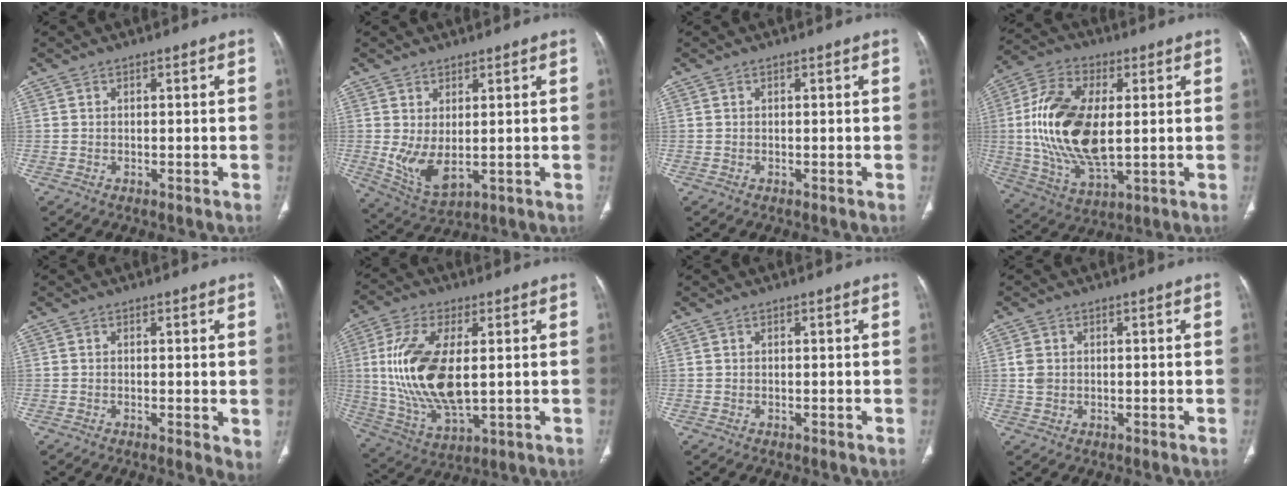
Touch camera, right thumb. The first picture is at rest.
{"total": 7.3, "force": [0.2, 3.5, 6.4], "torque": [-0.122, -0.015, 0.022]}
{"total": 0.0}
{"total": 19.7, "force": [1.3, 10.2, 16.8], "torque": [-0.336, -0.006, 0.030]}
{"total": 2.9, "force": [-0.1, 1.0, 2.7], "torque": [-0.040, -0.010, -0.005]}
{"total": 17.9, "force": [1.7, 8.4, 15.8], "torque": [-0.321, -0.015, 0.042]}
{"total": 0.0}
{"total": 2.5, "force": [0.2, 2.0, 1.4], "torque": [-0.027, 0.003, 0.006]}